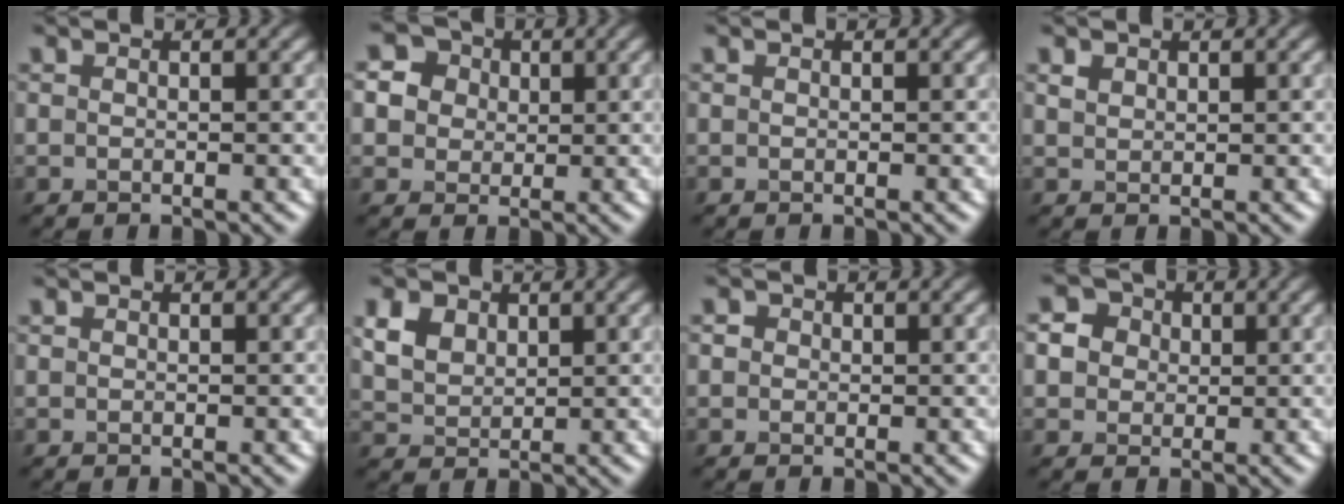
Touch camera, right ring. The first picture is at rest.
{"total": 3.2, "force": [1.2, 3.0, 0.5], "torque": [-0.031, 0.016, 0.036]}
{"total": 0.0}
{"total": 1.1, "force": [0.2, -0.5, -0.9], "torque": [-0.004, 0.002, 0.033]}
{"total": 0.0}
{"total": 2.5, "force": [1.6, 1.7, 0.8], "torque": [-0.050, 0.011, 0.057]}
{"total": 0.6, "force": [0.0, 0.0, -0.6], "torque": [-0.006, -0.001, 0.009]}
{"total": 2.5, "force": [0.7, 2.3, 0.3], "torque": [-0.017, 0.012, 0.025]}